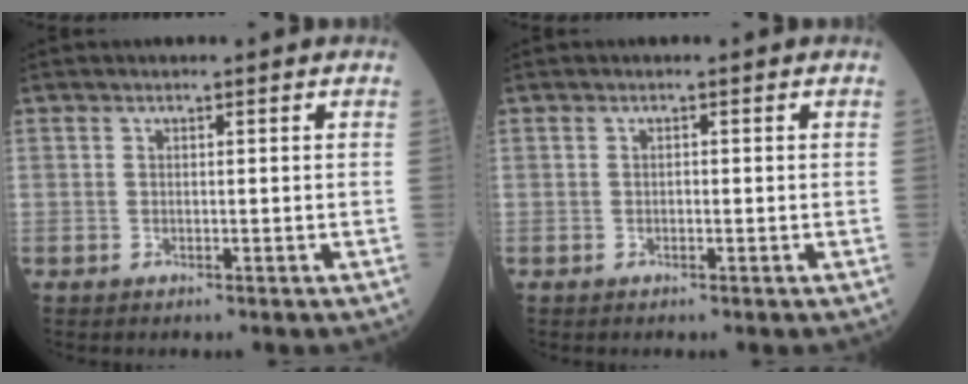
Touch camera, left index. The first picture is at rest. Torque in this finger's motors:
{"motor_torque": [-0.05, 0.30, -0.03, -0.01]}